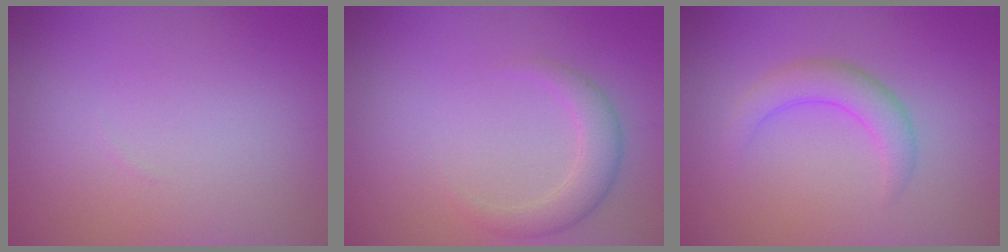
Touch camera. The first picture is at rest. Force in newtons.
{"total": 2.6, "press": 2.6, "slide": 0.2}
{"total": 2.8, "press": 2.8, "slide": 0.3}